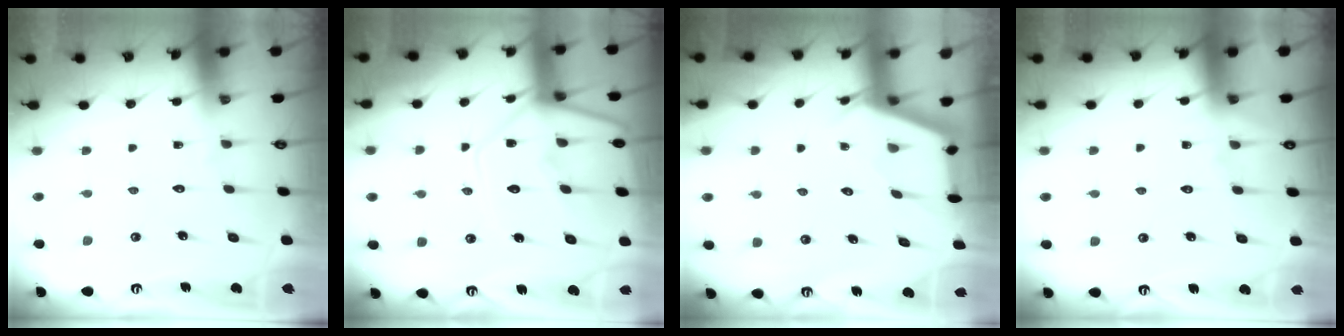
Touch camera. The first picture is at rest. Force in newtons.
{"total": 12.8, "press": 12.7, "slide": 1.1}
{"total": 2.5, "press": 2.5, "slide": 0.3}
{"total": 5.4, "press": 5.4, "slide": 0.6}